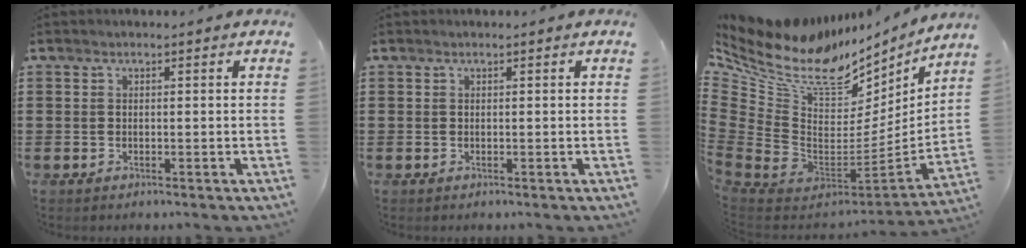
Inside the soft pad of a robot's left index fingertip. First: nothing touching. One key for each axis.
{"total": 0.0}
{"total": 10.1, "fx": 7.3, "fy": 5.4, "fz": 4.3, "tx": -0.134, "ty": -0.076, "tz": 0.125}